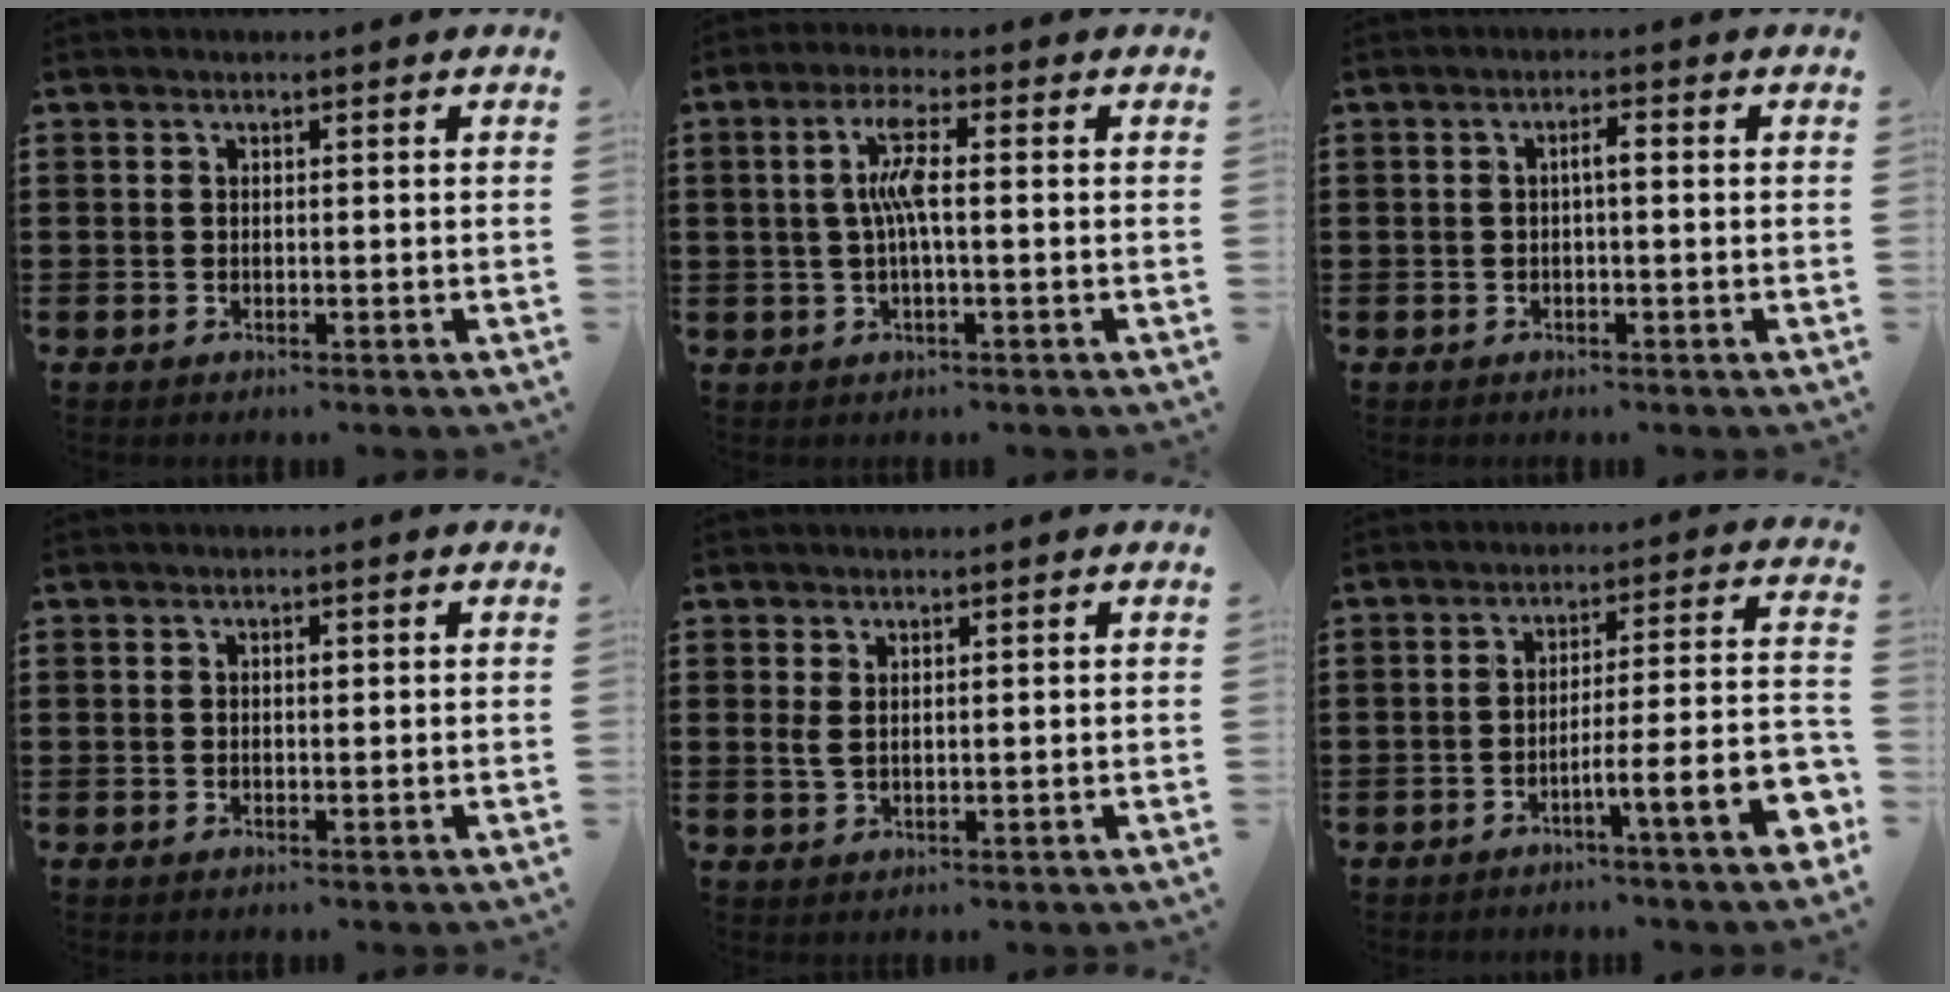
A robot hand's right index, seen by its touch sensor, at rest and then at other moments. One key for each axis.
{"total": 5.8, "fx": 0.1, "fy": 0.8, "fz": 5.7, "tx": -0.115, "ty": 0.001, "tz": -0.006}
{"total": 1.7, "fx": -0.1, "fy": 0.3, "fz": 1.7, "tx": -0.032, "ty": 0.003, "tz": -0.004}
{"total": 0.6, "fx": 0.2, "fy": 0.3, "fz": 0.5, "tx": -0.011, "ty": 0.001, "tz": 0.003}
{"total": 1.9, "fx": 1.1, "fy": 0.6, "fz": 1.4, "tx": -0.031, "ty": 0.004, "tz": 0.019}
{"total": 8.0, "fx": -3.7, "fy": 0.2, "fz": 7.1, "tx": -0.119, "ty": -0.015, "tz": -0.068}